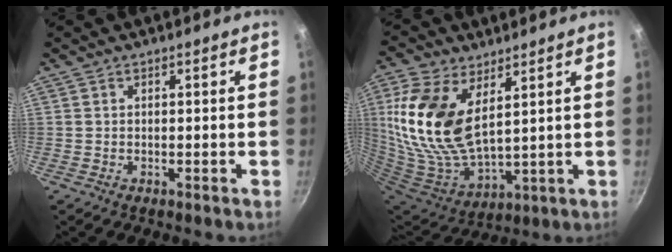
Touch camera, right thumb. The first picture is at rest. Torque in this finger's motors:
{"motor_torque": [0.54, 1.58, 1.48, 0.23, 0.55]}